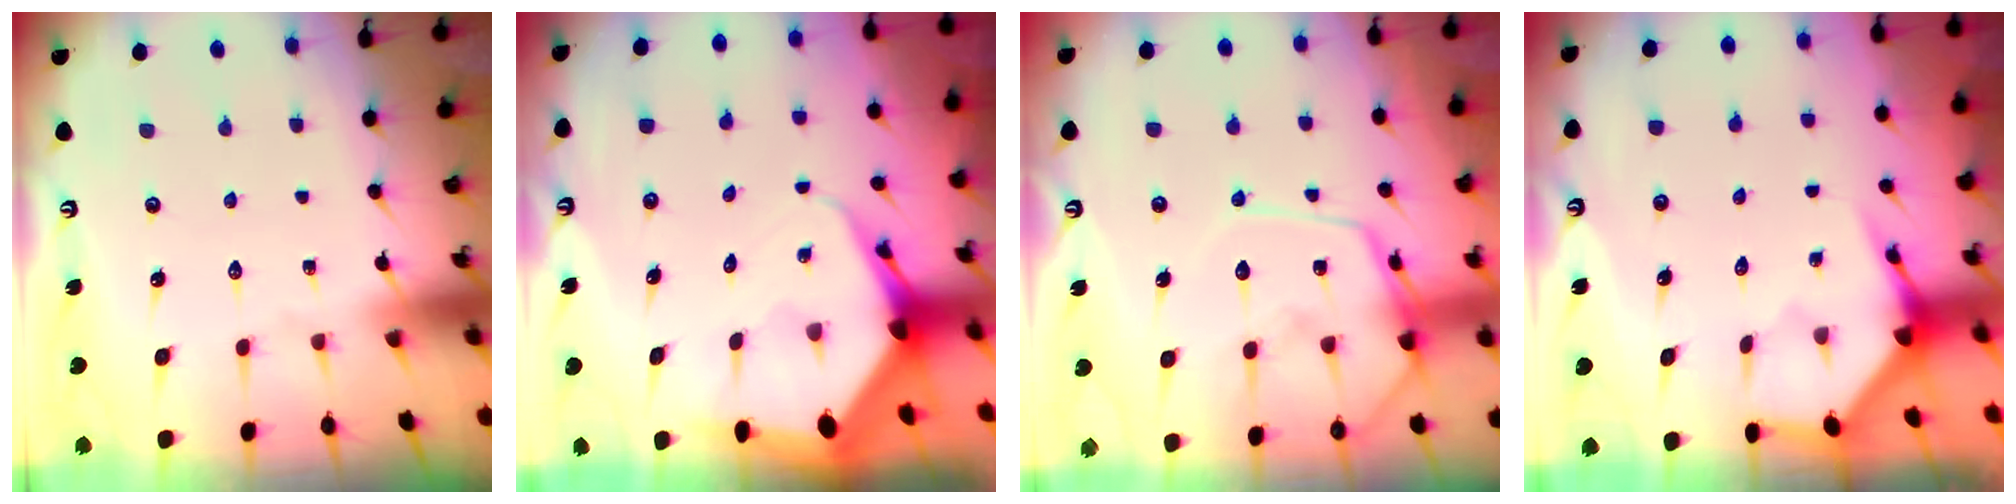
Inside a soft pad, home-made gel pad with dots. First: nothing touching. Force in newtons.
{"total": 7.0, "press": 7.0, "slide": 0.8}
{"total": 12.5, "press": 12.4, "slide": 1.0}
{"total": 3.9, "press": 3.9, "slide": 0.3}